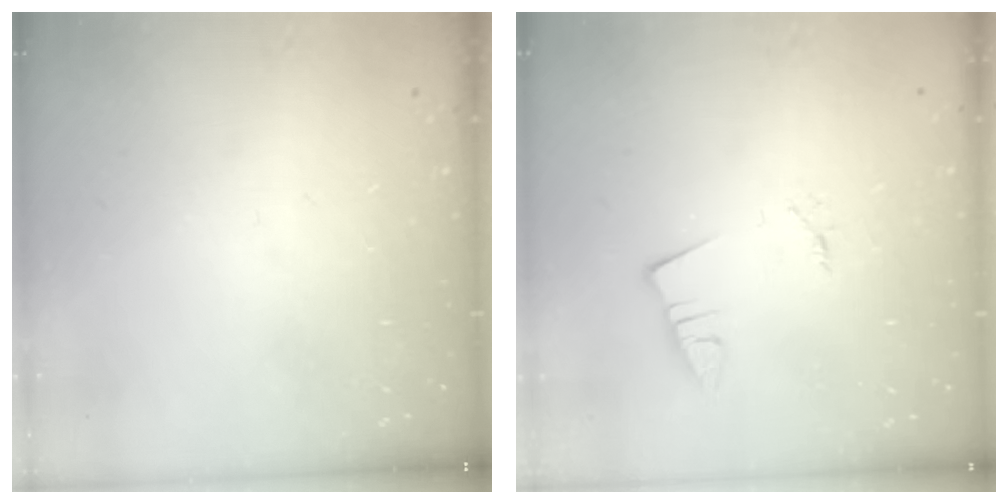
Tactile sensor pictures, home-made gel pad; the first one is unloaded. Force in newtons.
{"total": 1.4, "press": 1.4, "slide": 0.1}